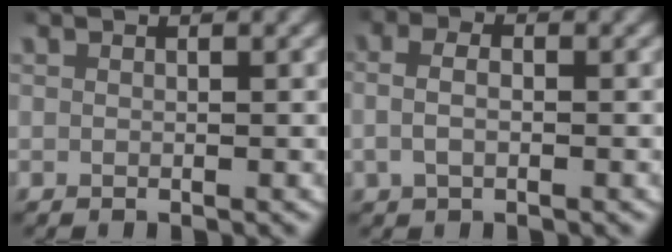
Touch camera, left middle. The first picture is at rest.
{"total": 2.7, "force": [-0.2, 1.8, 2.0], "torque": [-0.048, 0.000, -0.003]}